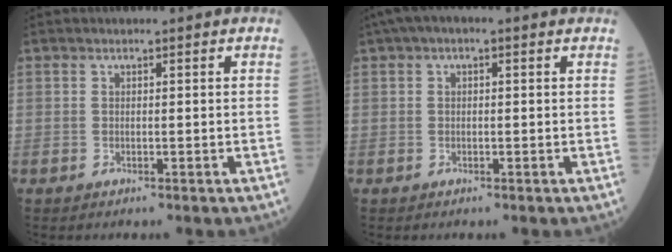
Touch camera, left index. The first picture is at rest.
{"total": 3.2, "force": [1.5, 1.2, 2.6], "torque": [-0.041, 0.021, 0.016]}